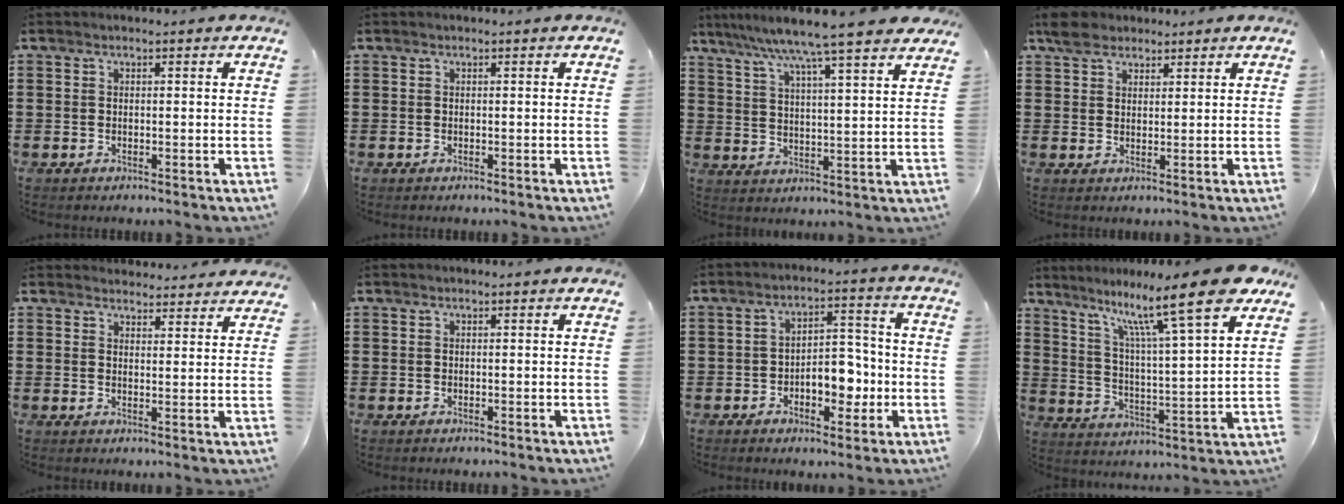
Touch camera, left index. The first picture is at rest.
{"total": 0.0}
{"total": 7.8, "force": [6.8, -1.0, 3.8], "torque": [-0.099, -0.037, 0.112]}
{"total": 4.0, "force": [3.0, 2.4, 1.1], "torque": [-0.028, 0.009, 0.055]}
{"total": 3.3, "force": [3.3, 0.5, 0.0], "torque": [-0.002, -0.015, 0.060]}
{"total": 0.0}
{"total": 7.1, "force": [-2.2, 4.2, 5.3], "torque": [-0.078, 0.010, -0.043]}
{"total": 13.9, "force": [10.3, 0.7, 9.3], "torque": [-0.179, -0.060, 0.161]}